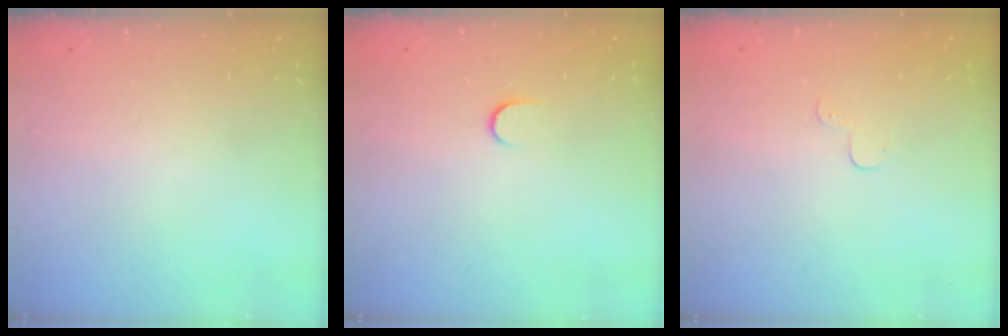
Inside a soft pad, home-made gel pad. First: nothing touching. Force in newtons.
{"total": 3.9, "press": 3.9, "slide": 0.4}
{"total": 2.9, "press": 2.8, "slide": 0.3}